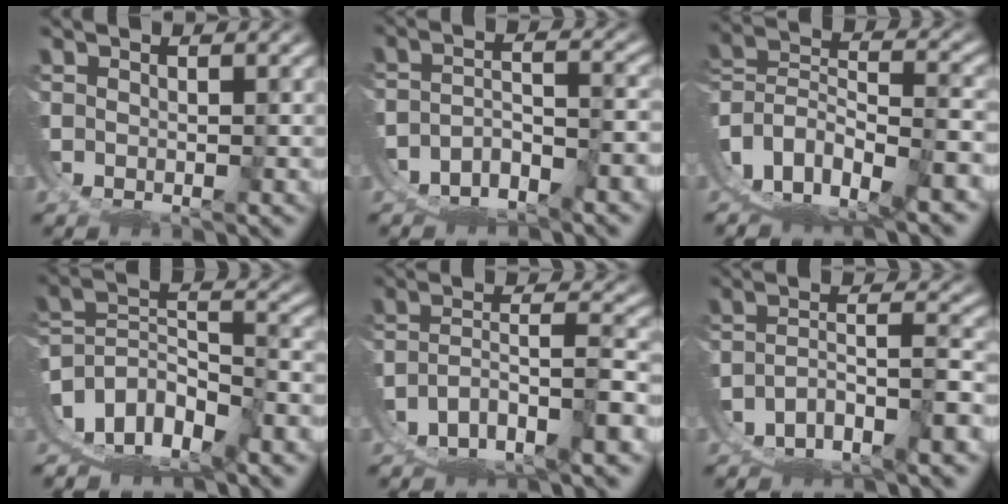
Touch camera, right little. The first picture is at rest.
{"total": 7.3, "force": [-5.0, 5.1, 1.7], "torque": [-0.046, -0.023, -0.082]}
{"total": 15.8, "force": [-4.8, 13.4, 6.9], "torque": [-0.203, -0.073, -0.072]}
{"total": 15.5, "force": [-6.1, 12.7, 6.4], "torque": [-0.162, -0.060, -0.097]}
{"total": 10.6, "force": [-6.5, 7.1, 4.4], "torque": [-0.093, -0.035, -0.095]}
{"total": 10.0, "force": [-6.6, 6.7, 3.4], "torque": [-0.075, -0.030, -0.103]}